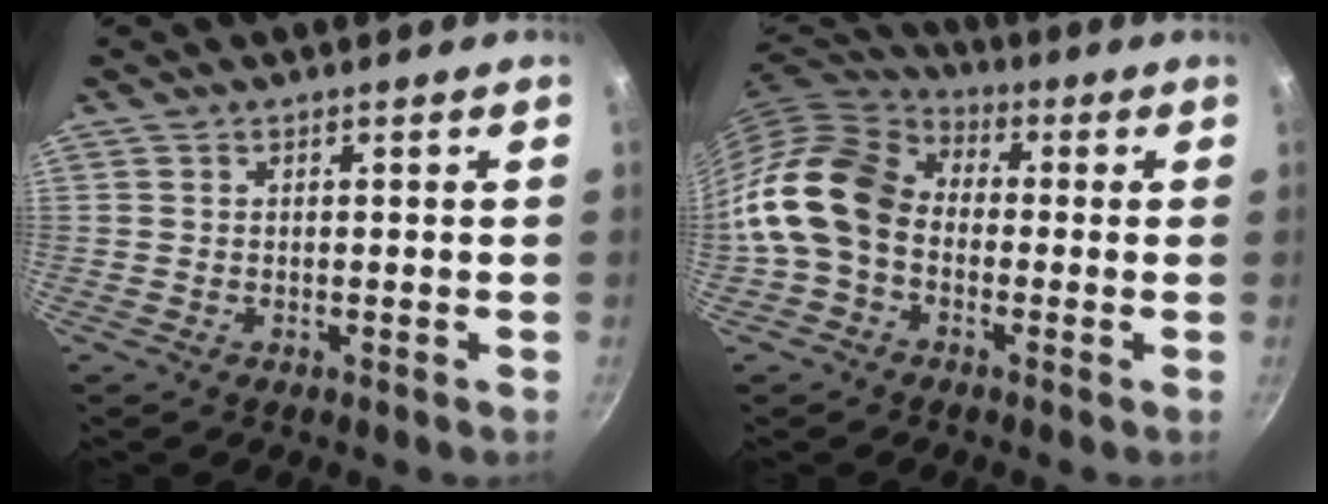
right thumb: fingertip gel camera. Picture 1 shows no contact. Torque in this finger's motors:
{"motor_torque": [1.84, 3.17, 0.97, -0.94, 0.20]}